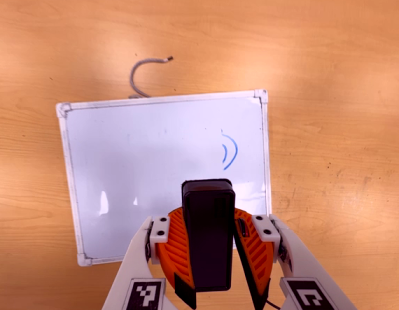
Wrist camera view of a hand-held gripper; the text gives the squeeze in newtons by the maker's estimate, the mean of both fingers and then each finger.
{"total": 9.8, "left": 10.2, "right": 9.5}